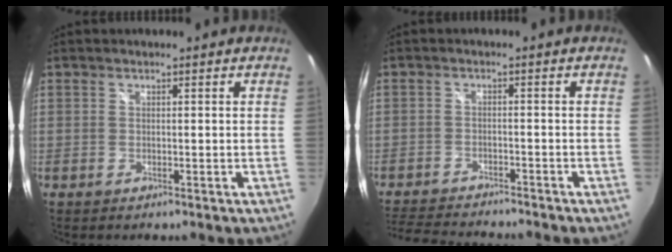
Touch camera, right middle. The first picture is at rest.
{"total": 9.9, "force": [-9.2, 1.3, 3.3], "torque": [-0.090, -0.012, -0.152]}